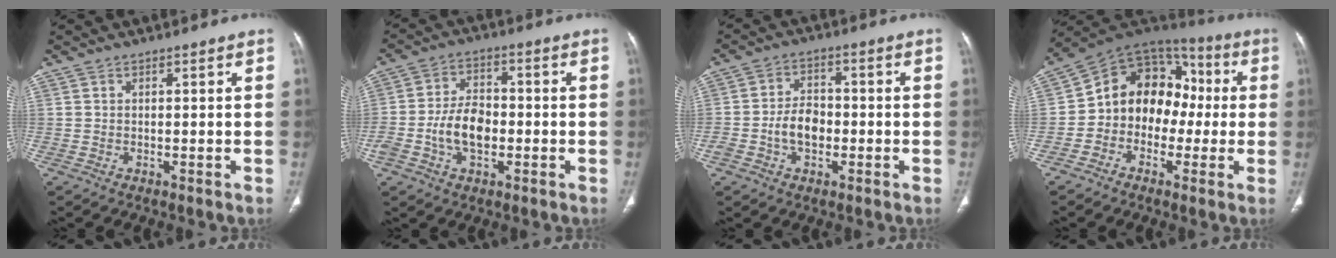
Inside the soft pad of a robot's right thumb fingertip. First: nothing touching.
{"total": 8.7, "force": [-2.0, 5.6, 6.4], "torque": [-0.111, 0.020, -0.039]}
{"total": 6.4, "force": [-1.6, 4.4, 4.3], "torque": [-0.068, 0.022, -0.034]}
{"total": 15.0, "force": [-1.1, 12.1, 8.9], "torque": [-0.086, 0.055, -0.034]}